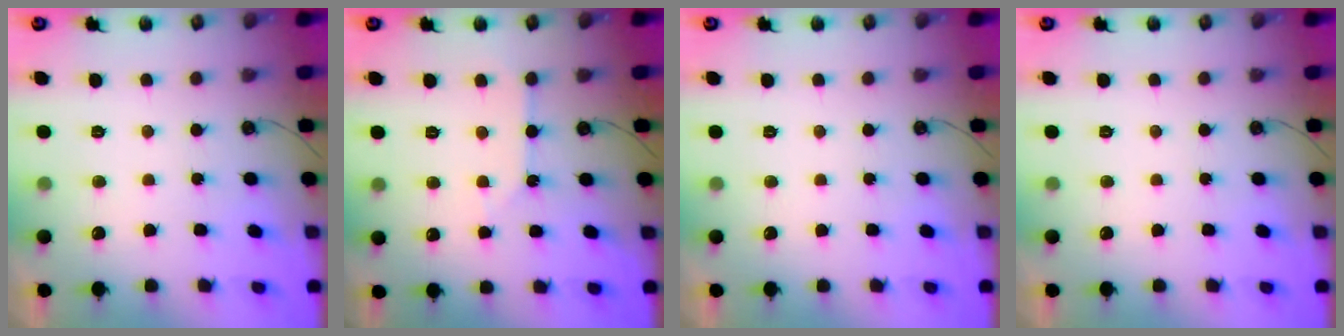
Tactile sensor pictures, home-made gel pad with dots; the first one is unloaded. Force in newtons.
{"total": 2.8, "press": 2.8, "slide": 0.5}
{"total": 0.0}
{"total": 0.0}